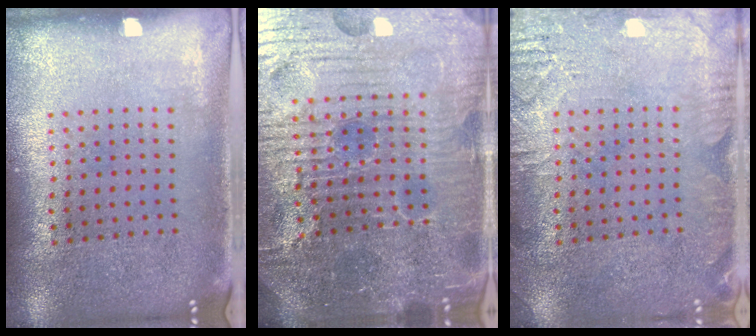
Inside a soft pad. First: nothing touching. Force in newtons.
{"total": 6.3, "press": 5.8, "slide": 2.3}
{"total": 2.8, "press": 2.7, "slide": 0.4}